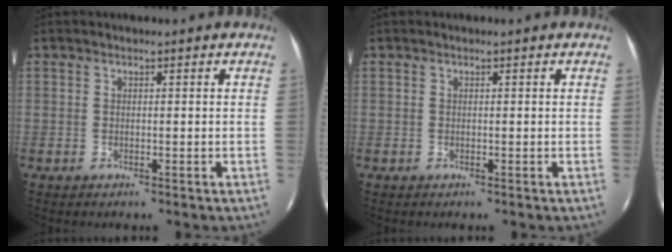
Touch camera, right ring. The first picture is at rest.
{"total": 0.0}